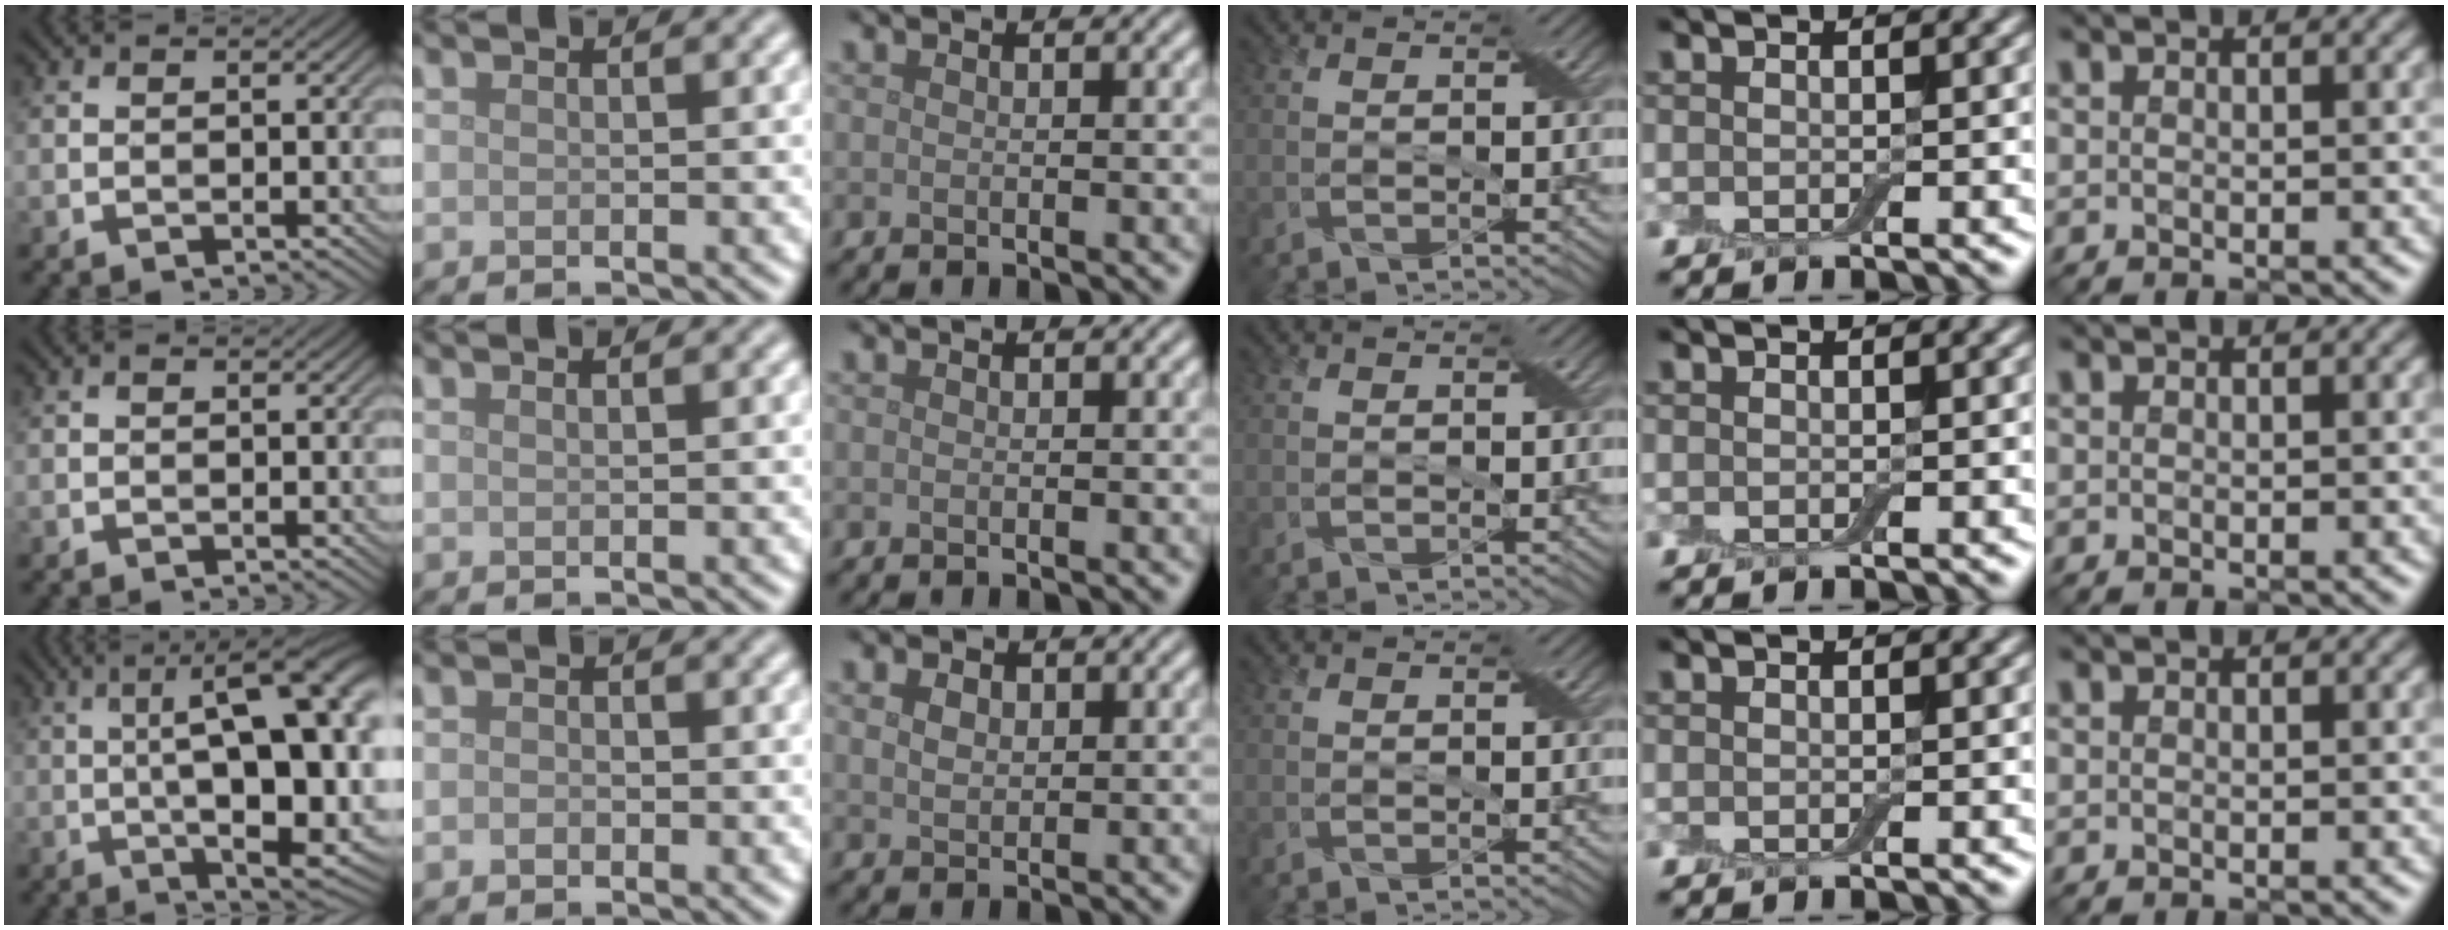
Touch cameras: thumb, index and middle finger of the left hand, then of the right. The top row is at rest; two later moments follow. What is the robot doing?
{"motion": "peel", "object": "adhesive wrap"}